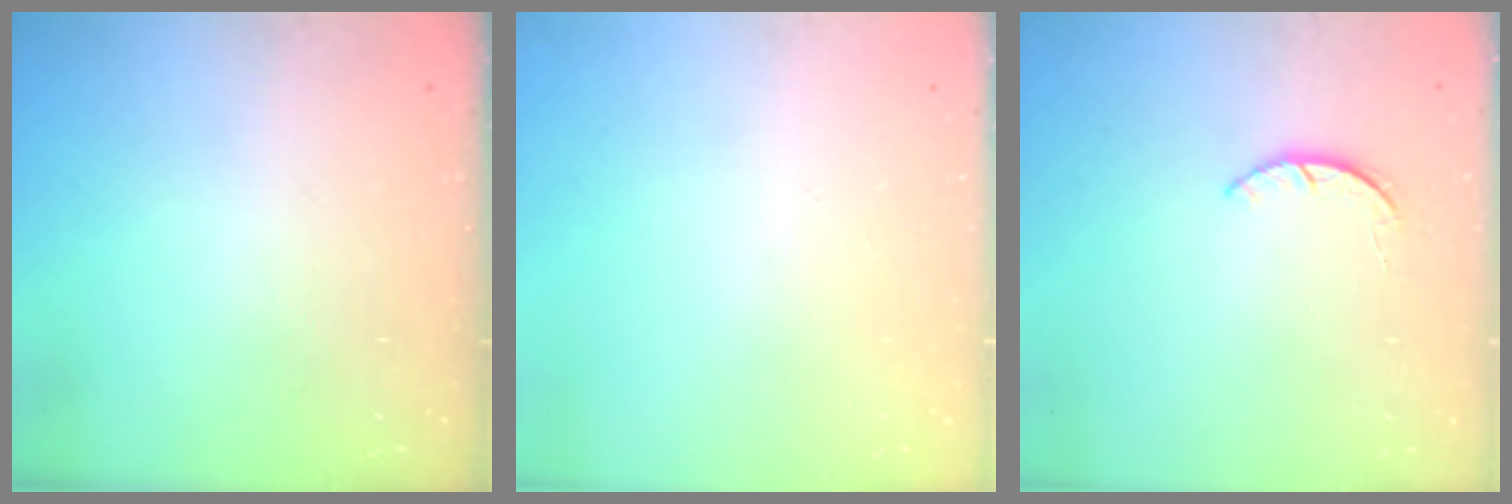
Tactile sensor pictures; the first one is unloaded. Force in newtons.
{"total": 0.0}
{"total": 1.9, "press": 1.9, "slide": 0.3}